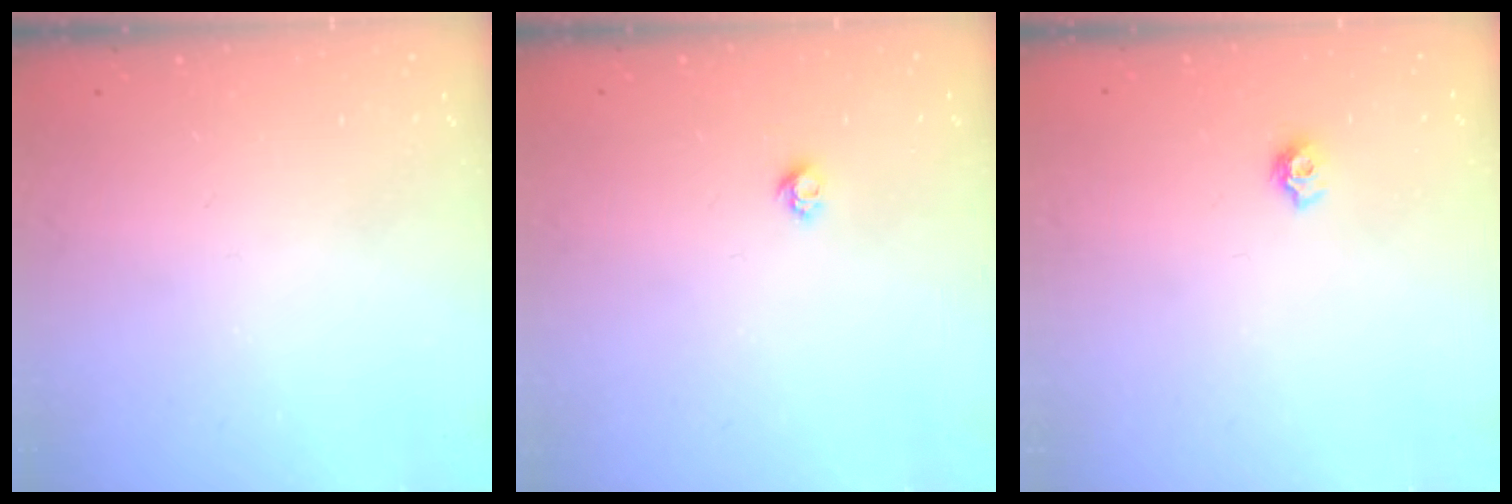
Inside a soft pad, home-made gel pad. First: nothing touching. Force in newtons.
{"total": 4.3, "press": 4.3, "slide": 0.5}
{"total": 5.6, "press": 5.6, "slide": 0.7}